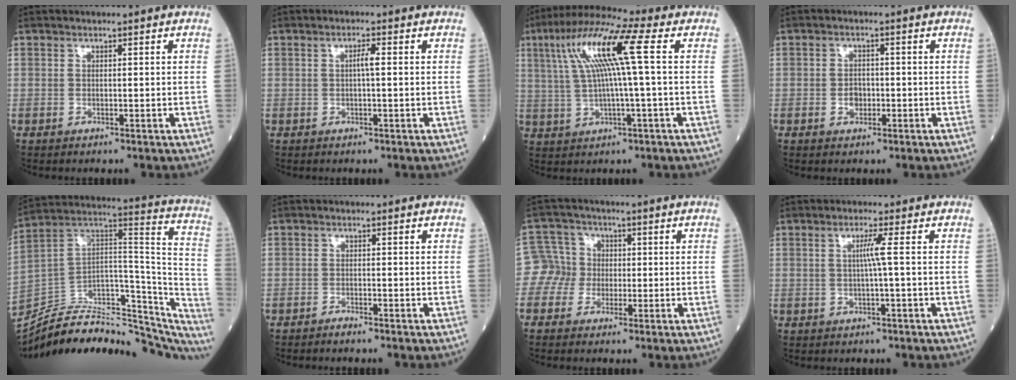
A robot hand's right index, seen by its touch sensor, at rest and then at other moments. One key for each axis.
{"total": 1.7, "fx": 0.1, "fy": 0.0, "fz": 1.7, "tx": -0.029, "ty": 0.004, "tz": 0.001}
{"total": 12.2, "fx": 2.8, "fy": 0.0, "fz": 11.9, "tx": -0.234, "ty": 0.031, "tz": 0.051}
{"total": 2.1, "fx": -0.7, "fy": 1.6, "fz": 1.3, "tx": -0.017, "ty": 0.007, "tz": -0.009}
{"total": 33.9, "fx": -29.6, "fy": 9.1, "fz": 13.8, "tx": -0.176, "ty": 0.014, "tz": -0.417}
{"total": 1.2, "fx": -1.1, "fy": -0.1, "fz": 0.5, "tx": -0.012, "ty": 0.001, "tz": -0.018}
{"total": 4.7, "fx": -0.9, "fy": 4.6, "fz": 0.3, "tx": -0.003, "ty": 0.023, "tz": -0.023}
{"total": 2.4, "fx": 0.1, "fy": -0.9, "fz": 2.2, "tx": -0.043, "ty": 0.000, "tz": 0.003}